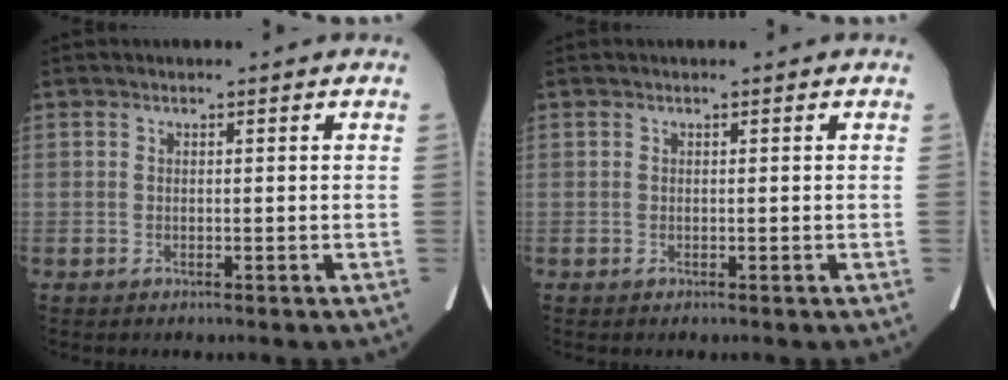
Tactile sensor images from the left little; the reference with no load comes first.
{"total": 0.0}